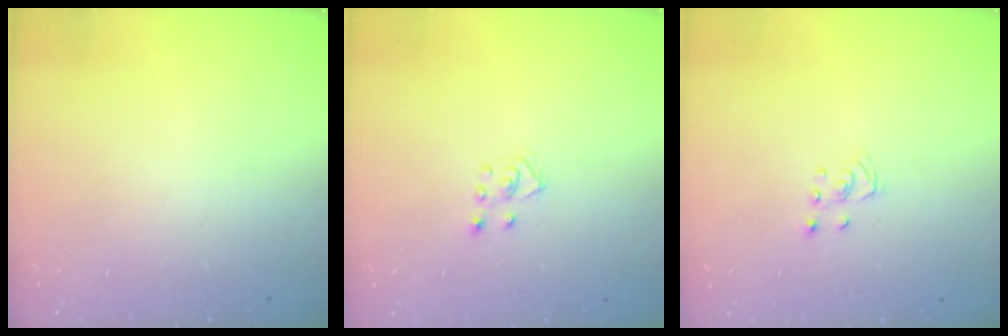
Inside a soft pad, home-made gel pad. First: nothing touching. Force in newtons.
{"total": 4.0, "press": 4.0, "slide": 0.3}
{"total": 2.5, "press": 2.5, "slide": 0.2}